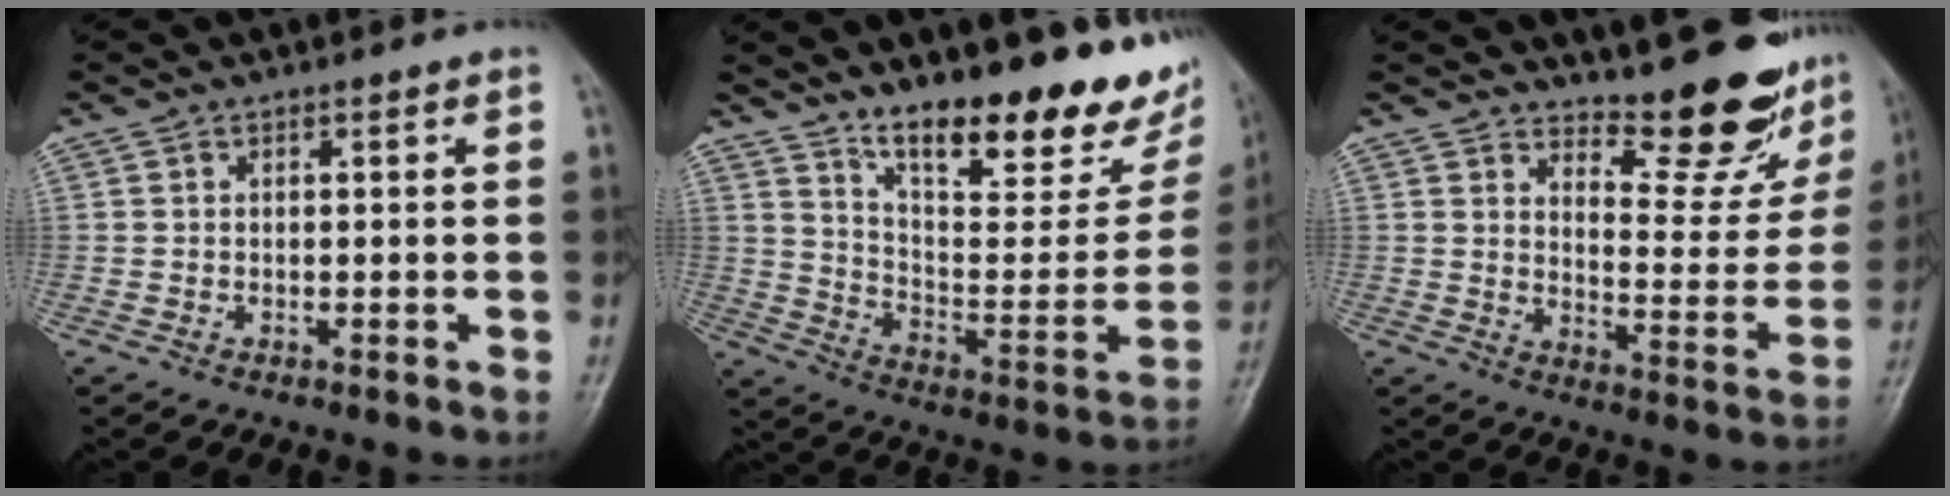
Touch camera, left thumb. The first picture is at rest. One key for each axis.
{"total": 25.9, "fx": 18.2, "fy": 8.1, "fz": 16.6, "tx": -0.196, "ty": -0.102, "tz": 0.273}
{"total": 14.7, "fx": 13.0, "fy": 4.2, "fz": 5.4, "tx": -0.035, "ty": -0.125, "tz": 0.169}